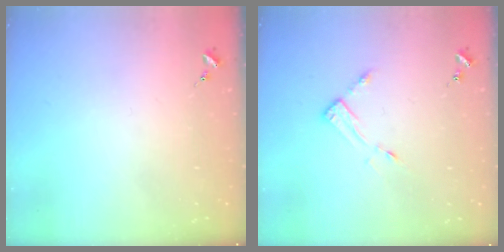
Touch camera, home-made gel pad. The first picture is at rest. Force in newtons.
{"total": 3.5, "press": 3.4, "slide": 0.3}